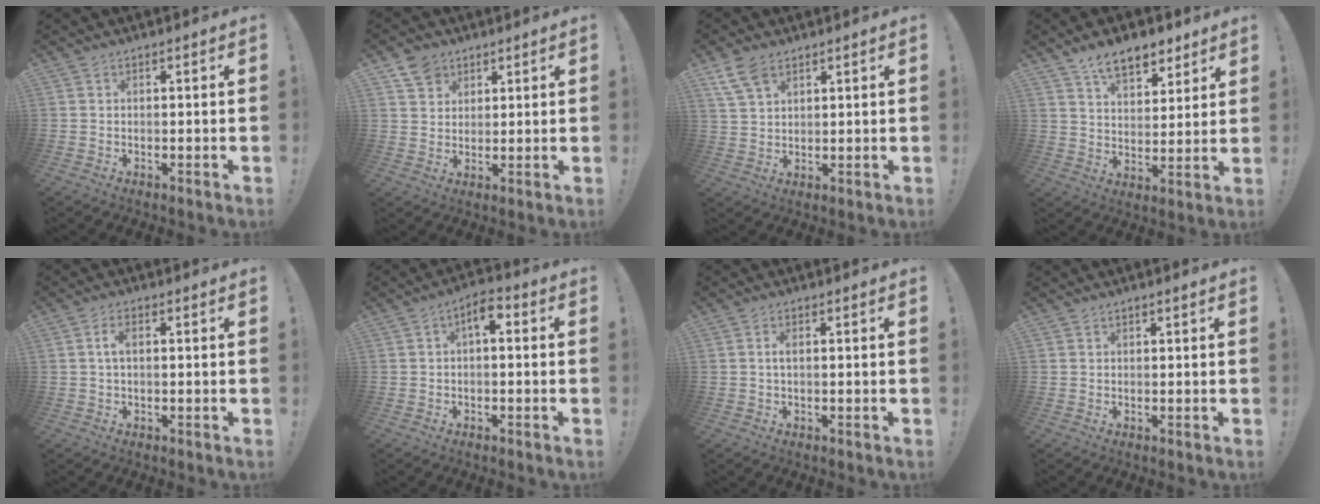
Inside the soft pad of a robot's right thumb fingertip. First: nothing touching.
{"total": 6.1, "force": [4.0, 4.4, 0.9], "torque": [-0.014, -0.021, 0.077]}
{"total": 7.3, "force": [4.7, 3.9, 4.0], "torque": [-0.077, -0.012, 0.093]}
{"total": 10.7, "force": [7.5, 5.4, 5.4], "torque": [-0.082, -0.038, 0.140]}
{"total": 2.8, "force": [0.6, 1.2, 2.4], "torque": [-0.048, 0.004, 0.009]}
{"total": 4.5, "force": [0.5, 2.1, 4.0], "torque": [-0.065, 0.002, 0.006]}
{"total": 1.5, "force": [0.2, 0.4, 1.5], "torque": [-0.028, 0.002, 0.003]}
{"total": 0.9, "force": [0.7, 0.4, 0.4], "torque": [-0.004, -0.001, 0.012]}